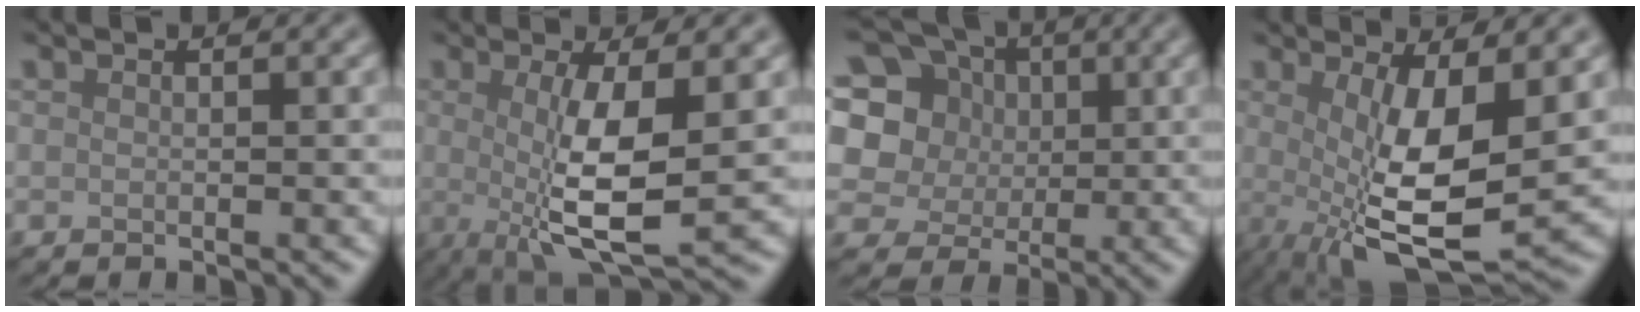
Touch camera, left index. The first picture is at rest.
{"total": 7.0, "force": [0.1, 1.8, 6.8], "torque": [-0.122, -0.012, 0.003]}
{"total": 13.4, "force": [4.4, 11.2, 5.8], "torque": [-0.151, 0.047, 0.070]}
{"total": 8.8, "force": [0.0, 2.8, 8.3], "torque": [-0.155, -0.018, 0.006]}